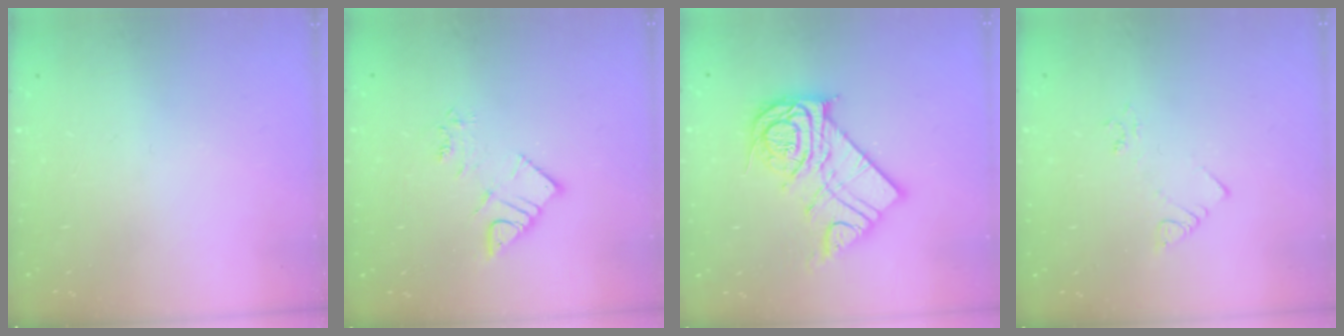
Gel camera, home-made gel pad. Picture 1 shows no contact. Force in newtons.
{"total": 7.1, "press": 7.1, "slide": 0.6}
{"total": 16.1, "press": 16.1, "slide": 1.4}
{"total": 2.4, "press": 2.4, "slide": 0.4}